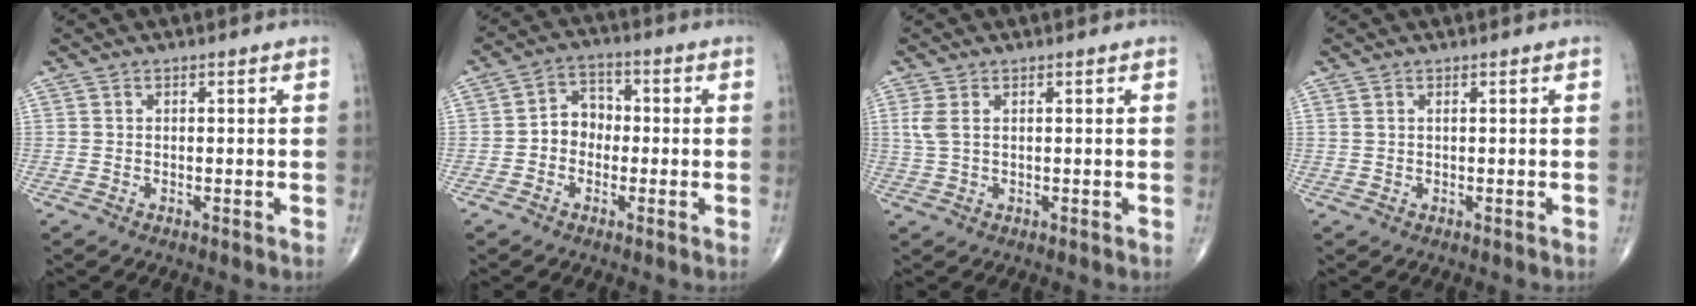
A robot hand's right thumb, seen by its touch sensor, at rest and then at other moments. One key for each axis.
{"total": 5.7, "fx": -0.9, "fy": 4.7, "fz": 3.2, "tx": -0.025, "ty": 0.025, "tz": -0.029}
{"total": 2.7, "fx": 0.8, "fy": 1.3, "fz": 2.3, "tx": -0.064, "ty": 0.007, "tz": 0.022}
{"total": 0.6, "fx": 0.3, "fy": 0.1, "fz": 0.5, "tx": -0.017, "ty": 0.008, "tz": 0.008}